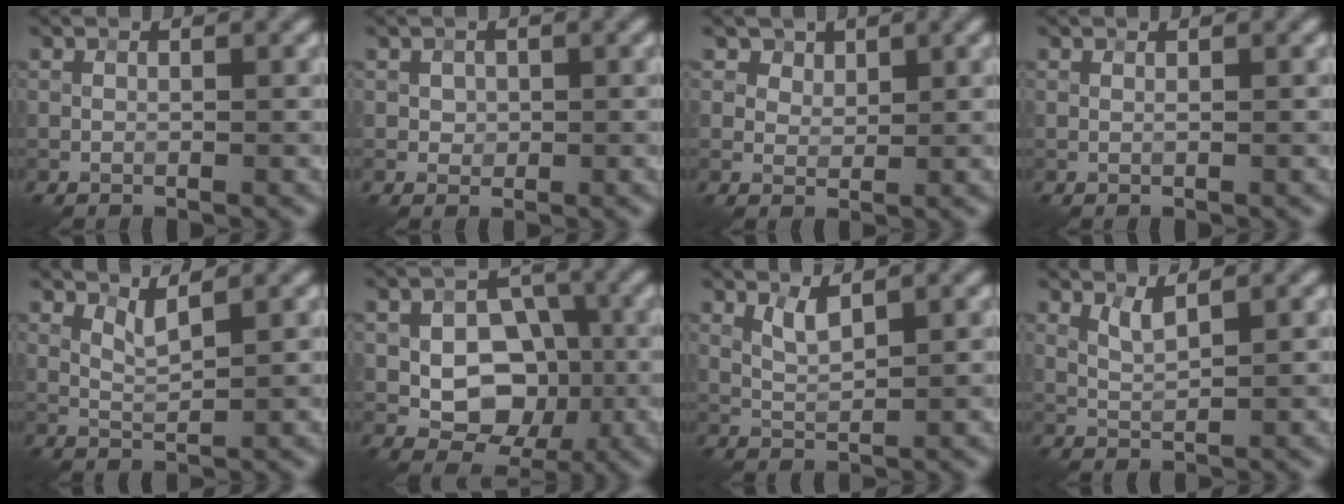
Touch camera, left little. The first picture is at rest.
{"total": 0.9, "force": [0.2, 0.8, 0.3], "torque": [-0.002, -0.003, 0.005]}
{"total": 3.6, "force": [2.5, 2.3, 1.2], "torque": [-0.040, -0.012, 0.052]}
{"total": 0.0}
{"total": 1.9, "force": [1.3, 0.2, 1.3], "torque": [-0.031, -0.005, 0.028]}
{"total": 7.6, "force": [-0.8, 5.6, 5.1], "torque": [-0.074, 0.000, -0.013]}
{"total": 2.0, "force": [1.2, 0.5, 1.5], "torque": [-0.035, -0.003, 0.027]}
{"total": 1.7, "force": [1.1, 0.2, 1.2], "torque": [-0.032, -0.002, 0.025]}